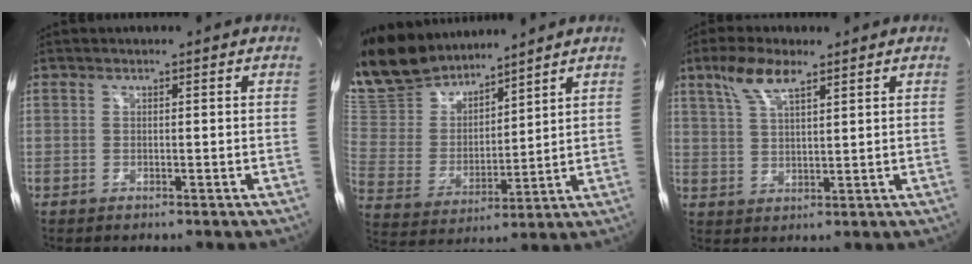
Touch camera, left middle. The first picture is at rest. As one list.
[{"total": 16.4, "force": [14.8, 4.4, 5.4], "torque": [-0.116, 0.017, 0.295]}, {"total": 6.6, "force": [4.3, 1.6, 4.7], "torque": [-0.105, 0.012, 0.087]}]